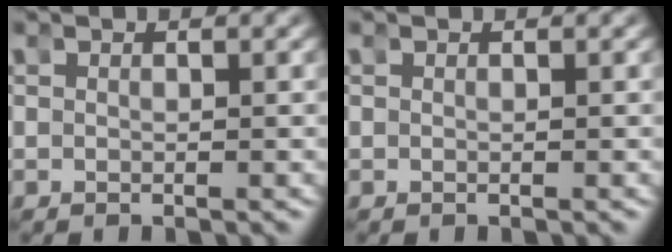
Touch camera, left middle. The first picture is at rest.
{"total": 0.0}